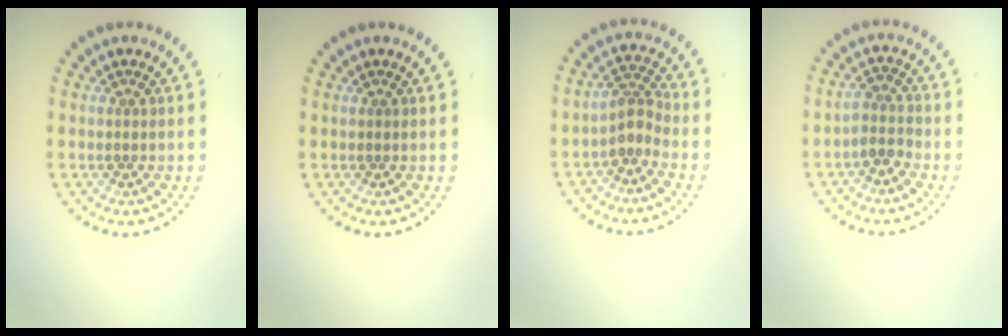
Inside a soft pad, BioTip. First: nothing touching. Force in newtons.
{"total": 0.0}
{"total": 2.2, "press": 1.6, "slide": 1.5}
{"total": 1.9, "press": 1.6, "slide": 1.1}